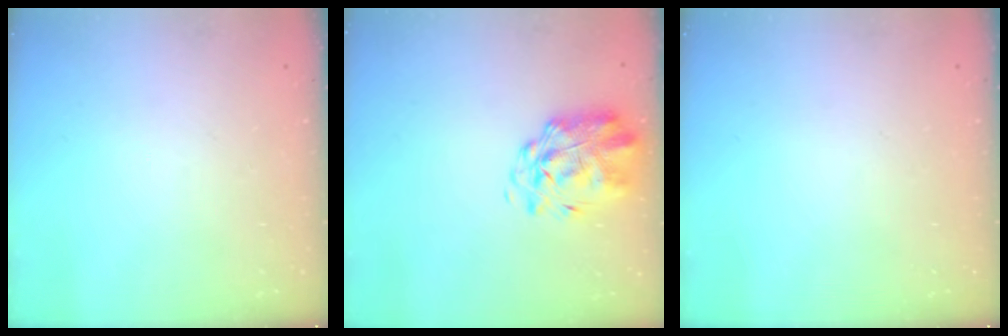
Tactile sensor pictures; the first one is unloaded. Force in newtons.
{"total": 2.6, "press": 2.1, "slide": 1.6}
{"total": 0.0}